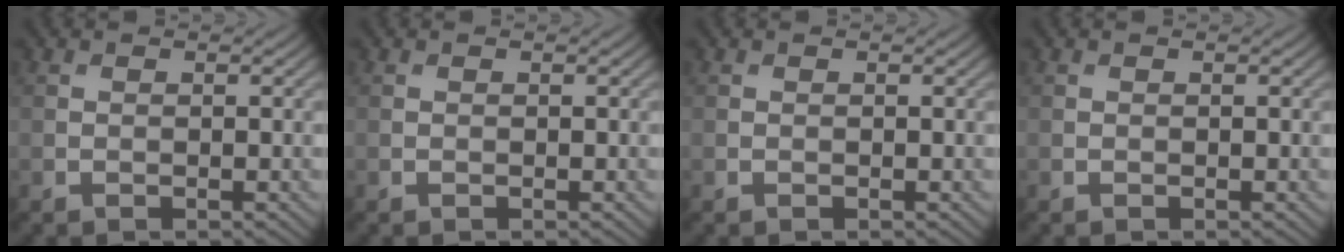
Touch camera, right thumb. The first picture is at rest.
{"total": 0.0}
{"total": 0.0}
{"total": 0.0}